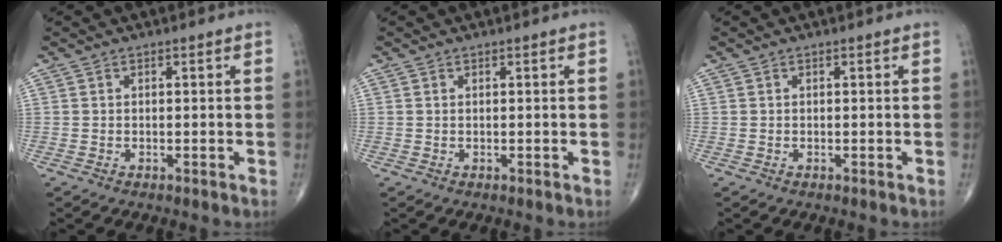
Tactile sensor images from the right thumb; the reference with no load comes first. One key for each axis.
{"total": 0.0}
{"total": 0.0}